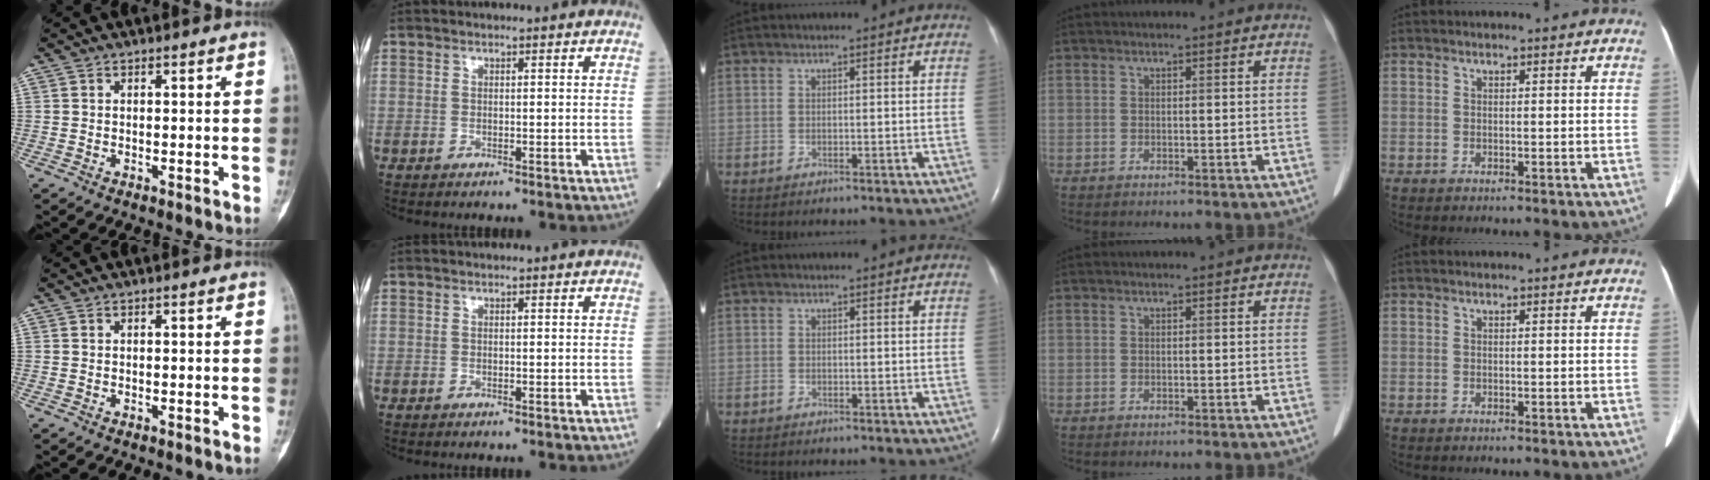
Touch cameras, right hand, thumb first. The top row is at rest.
{"middle": {"total": 0.5, "force": [-0.4, 0.3, 0.1], "torque": [-0.008, 0.002, -0.008]}}